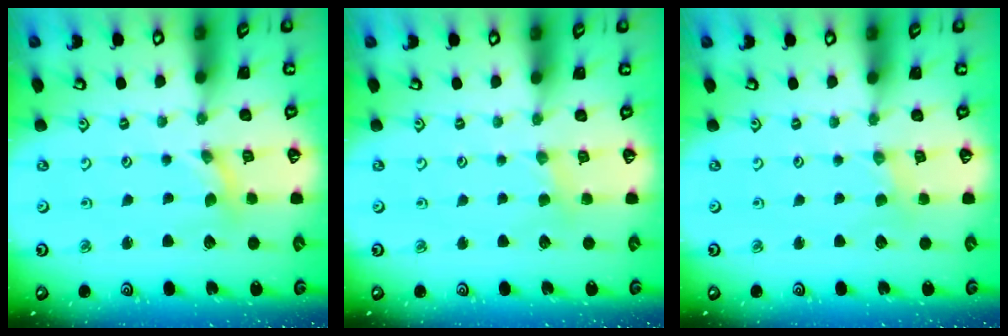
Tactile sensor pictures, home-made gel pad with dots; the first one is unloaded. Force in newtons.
{"total": 2.2, "press": 2.2, "slide": 0.3}
{"total": 0.5, "press": 0.5, "slide": 0.1}